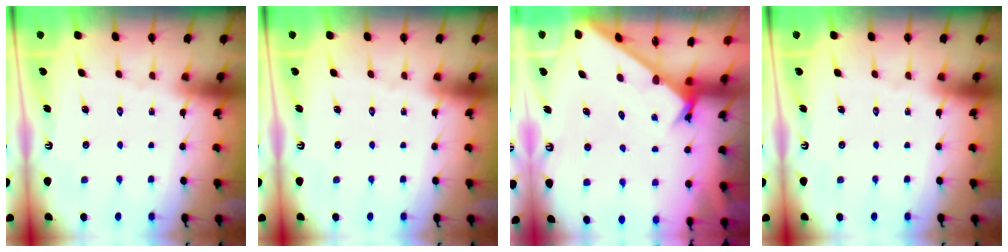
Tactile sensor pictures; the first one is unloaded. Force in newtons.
{"total": 0.0}
{"total": 2.6, "press": 2.6, "slide": 0.2}
{"total": 0.0}